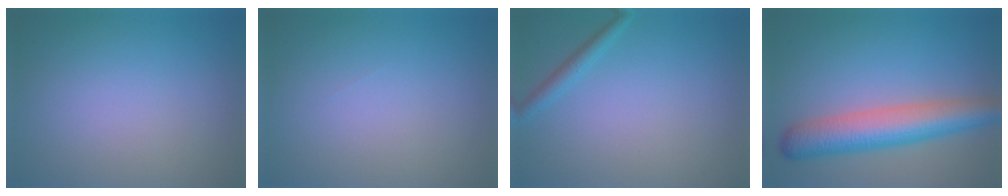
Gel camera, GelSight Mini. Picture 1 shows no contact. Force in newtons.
{"total": 0.0}
{"total": 1.4, "press": 1.4, "slide": 0.1}
{"total": 7.0, "press": 7.0, "slide": 0.2}